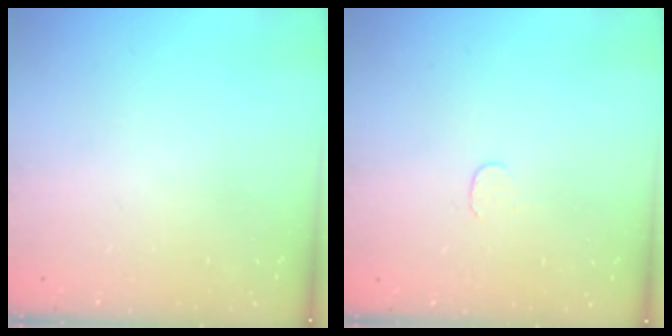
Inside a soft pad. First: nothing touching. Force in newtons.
{"total": 3.5, "press": 3.5, "slide": 0.3}